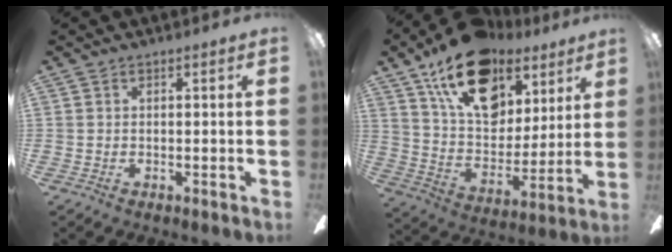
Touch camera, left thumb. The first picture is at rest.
{"total": 22.3, "force": [13.5, 13.1, 12.1], "torque": [-0.200, -0.063, 0.242]}